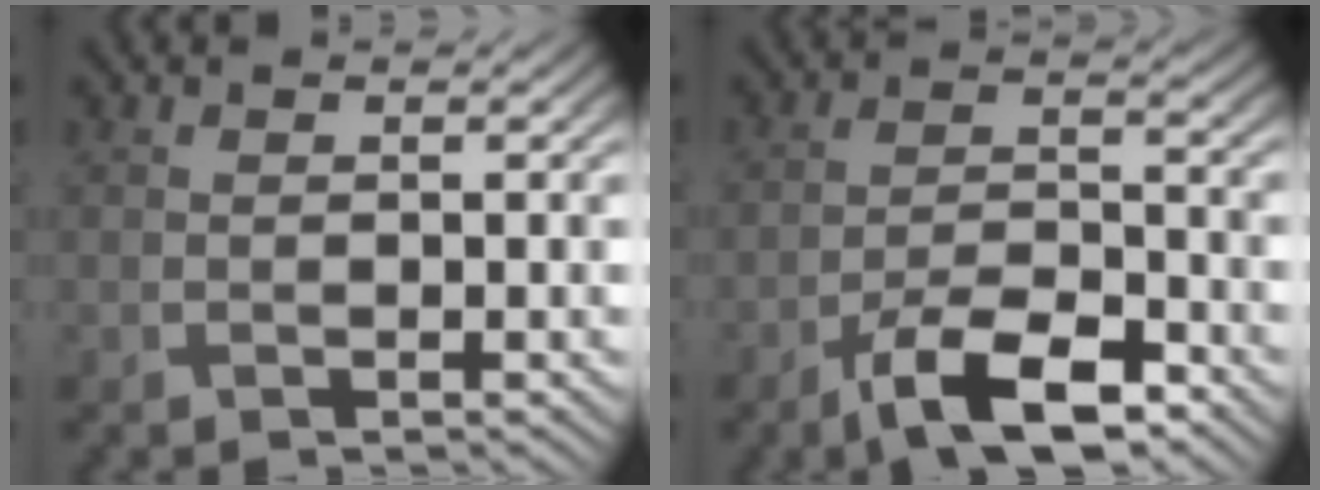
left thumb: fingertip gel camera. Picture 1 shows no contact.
{"total": 8.3, "force": [-5.5, 2.8, 5.5], "torque": [-0.099, 0.000, -0.105]}